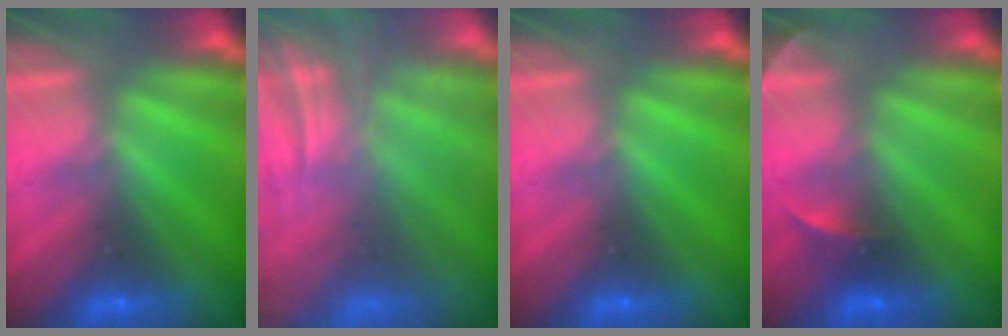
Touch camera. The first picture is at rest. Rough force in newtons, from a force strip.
{"total": 8.2}
{"total": 0.0}
{"total": 2.3}